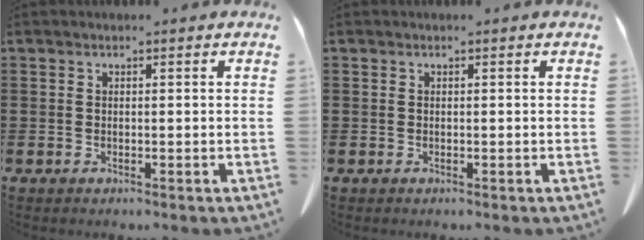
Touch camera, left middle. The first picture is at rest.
{"total": 0.0}